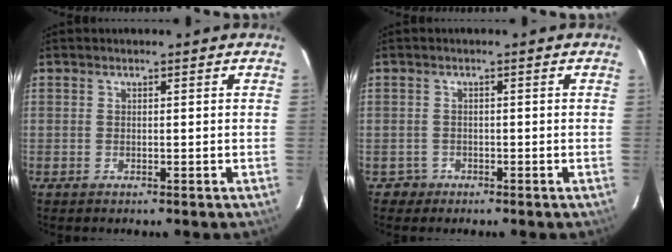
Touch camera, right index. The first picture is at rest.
{"total": 2.0, "force": [-1.0, 1.6, -0.6], "torque": [0.007, 0.010, -0.022]}